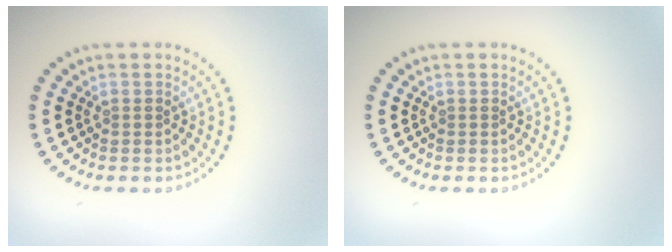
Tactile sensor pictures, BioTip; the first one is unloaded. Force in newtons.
{"total": 0.0}